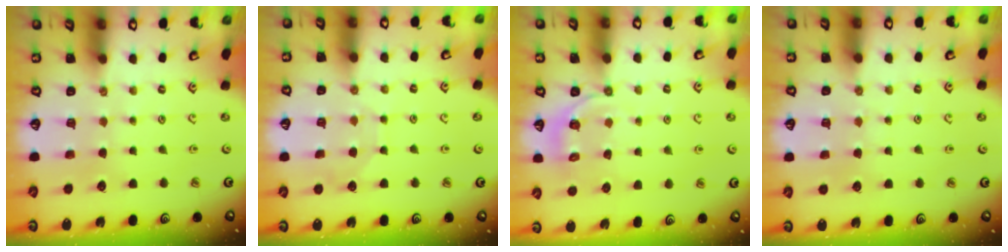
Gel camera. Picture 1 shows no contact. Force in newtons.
{"total": 4.5, "press": 4.5, "slide": 0.5}
{"total": 4.5, "press": 4.1, "slide": 1.8}
{"total": 4.8, "press": 4.7, "slide": 0.6}